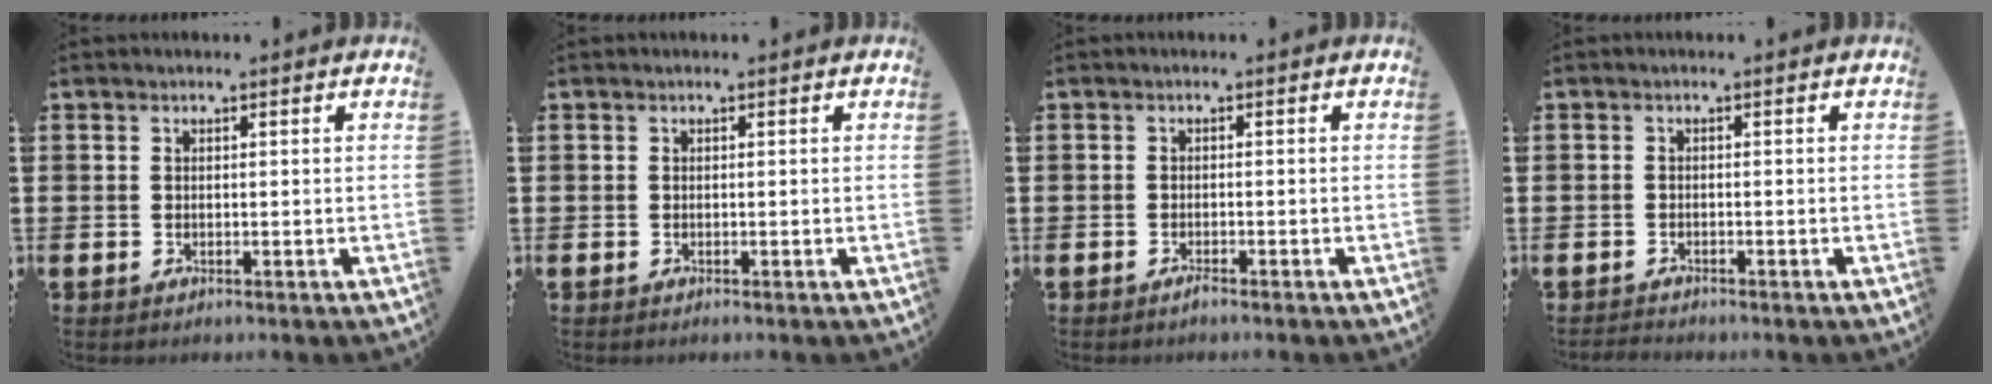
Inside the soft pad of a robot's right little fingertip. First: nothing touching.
{"total": 0.0}
{"total": 0.7, "force": [-0.6, 0.0, 0.3], "torque": [-0.006, -0.004, -0.012]}
{"total": 0.8, "force": [-0.8, 0.0, 0.0], "torque": [-0.003, -0.002, -0.016]}